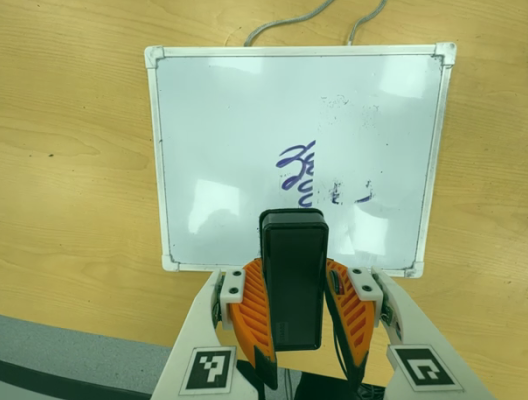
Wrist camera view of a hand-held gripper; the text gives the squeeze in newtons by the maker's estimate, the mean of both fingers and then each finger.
{"total": 5.9, "left": 5.2, "right": 6.5}